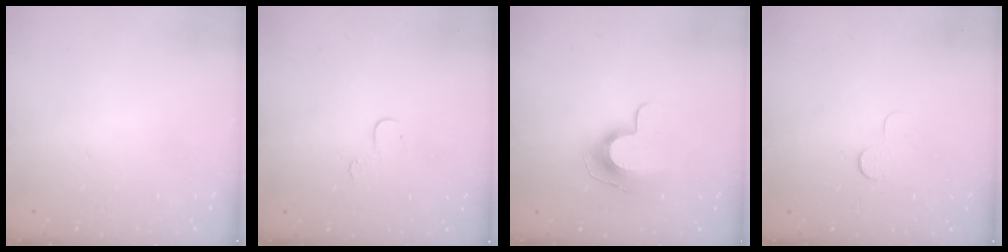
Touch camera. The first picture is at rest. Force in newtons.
{"total": 4.8, "press": 4.8, "slide": 0.5}
{"total": 9.6, "press": 9.6, "slide": 0.3}
{"total": 3.9, "press": 3.9, "slide": 0.4}